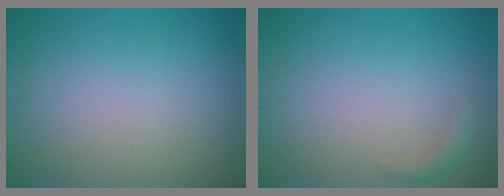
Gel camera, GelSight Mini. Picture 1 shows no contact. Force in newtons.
{"total": 1.0, "press": 1.0, "slide": 0.0}